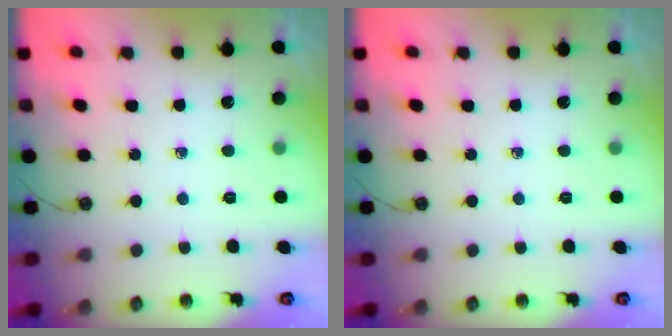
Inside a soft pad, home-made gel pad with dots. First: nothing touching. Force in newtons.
{"total": 0.0}